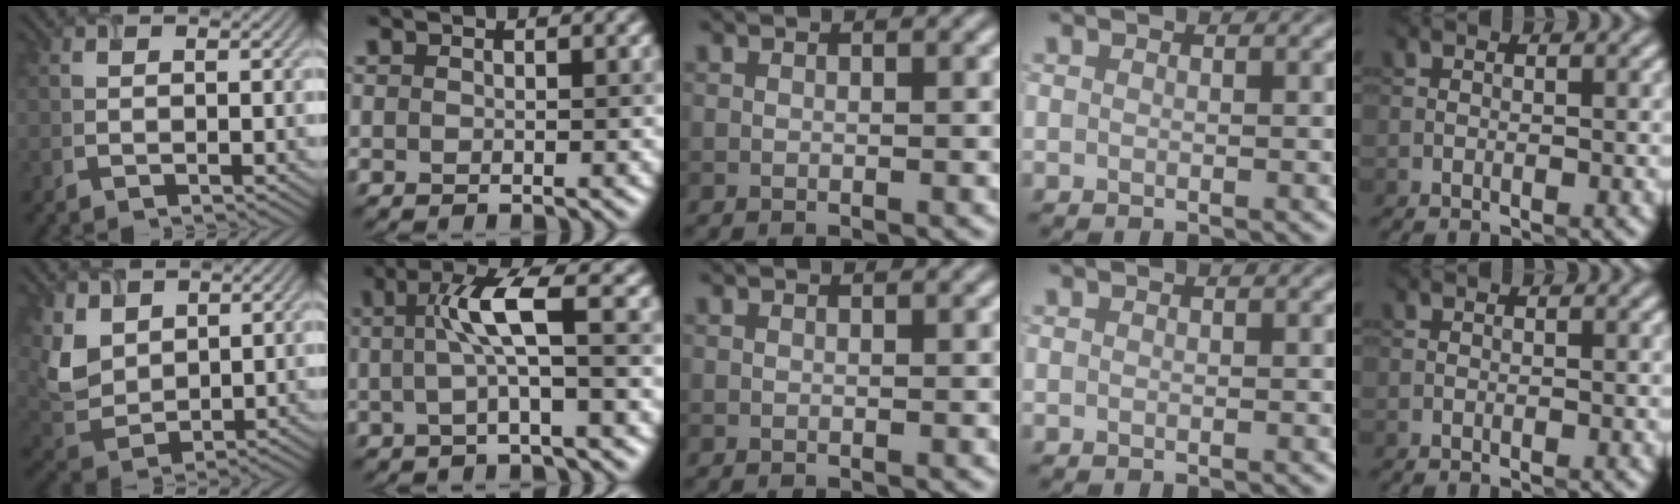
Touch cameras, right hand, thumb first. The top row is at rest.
{"thumb": {"total": 6.3, "force": [3.5, 4.3, 3.0], "torque": [-0.092, -0.007, 0.083]}, "index": {"total": 3.8, "force": [0.4, 0.4, 3.8], "torque": [-0.081, 0.006, 0.008]}}